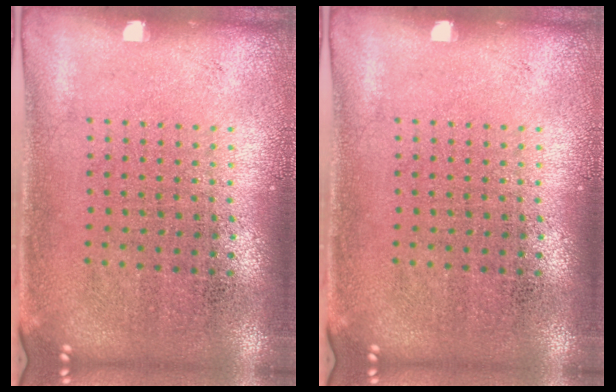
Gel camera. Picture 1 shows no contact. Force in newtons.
{"total": 0.0}